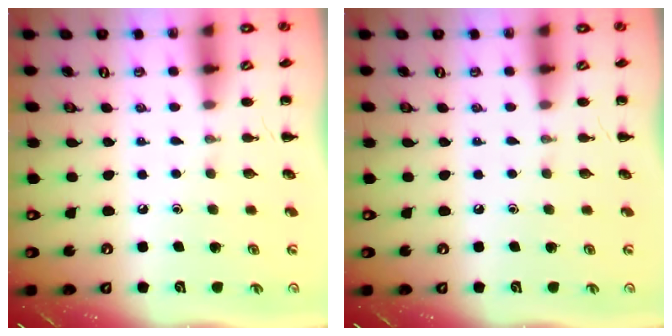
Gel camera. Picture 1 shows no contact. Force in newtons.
{"total": 0.0}